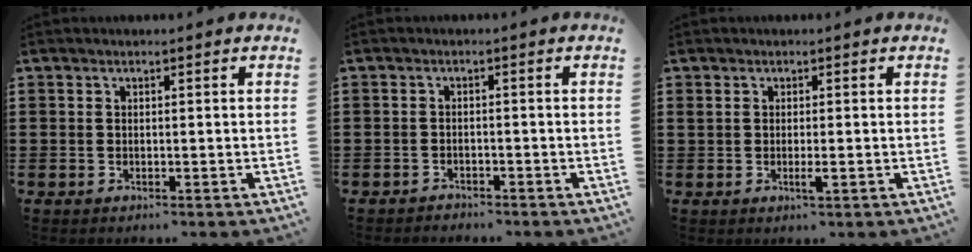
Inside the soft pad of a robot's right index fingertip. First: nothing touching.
{"total": 1.4, "force": [-1.4, 0.3, 0.0], "torque": [-0.005, 0.002, -0.031]}
{"total": 1.8, "force": [-0.4, 0.2, 1.7], "torque": [-0.038, -0.006, -0.010]}